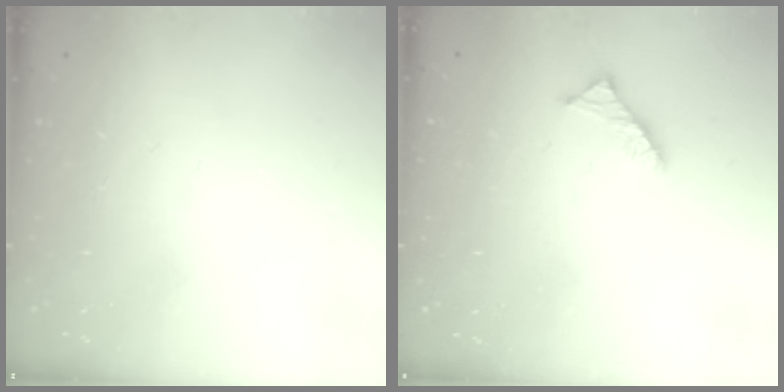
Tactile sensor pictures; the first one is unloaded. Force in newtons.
{"total": 2.9, "press": 2.9, "slide": 0.4}